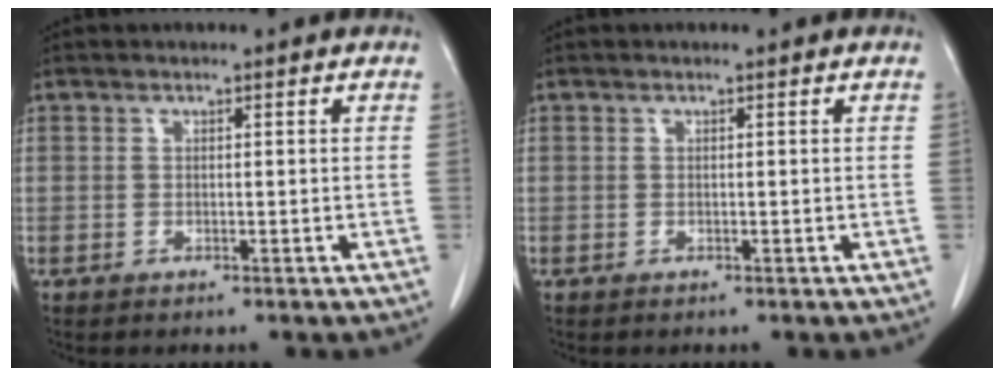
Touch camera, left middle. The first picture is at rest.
{"total": 0.0}